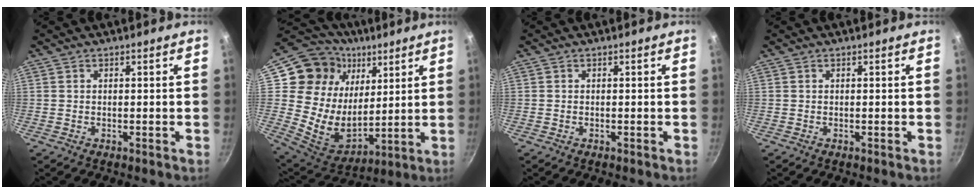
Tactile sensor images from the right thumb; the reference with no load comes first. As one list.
[{"total": 19.6, "force": [7.6, 15.8, 8.9], "torque": [-0.118, -0.037, 0.142]}, {"total": 0.0}, {"total": 0.0}]